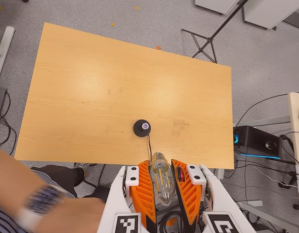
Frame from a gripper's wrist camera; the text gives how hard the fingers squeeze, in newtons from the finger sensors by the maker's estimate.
{"total": 20.1, "left": 21.2, "right": 19.0}